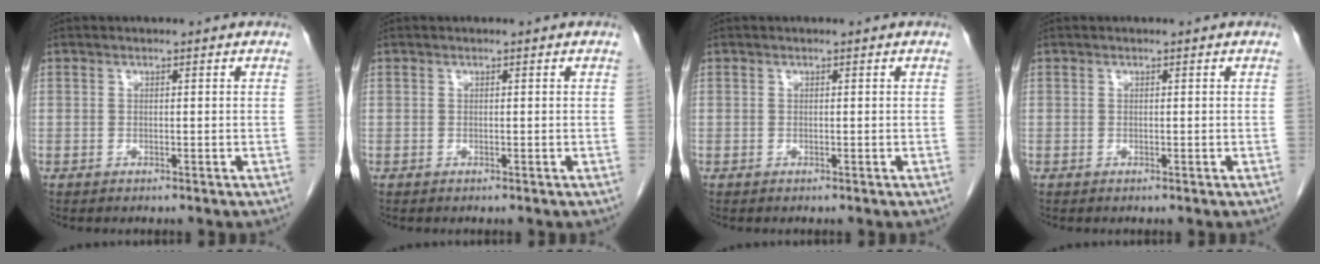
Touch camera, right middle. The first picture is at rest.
{"total": 0.0}
{"total": 0.0}
{"total": 0.0}